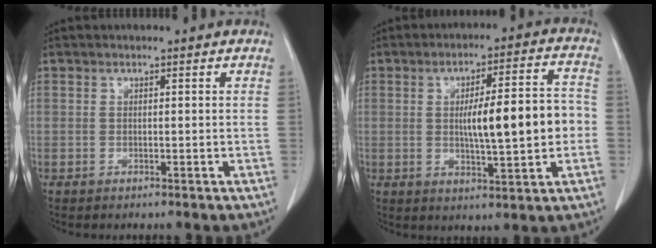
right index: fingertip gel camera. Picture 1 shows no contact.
{"total": 12.0, "force": [-0.7, 2.0, 11.8], "torque": [-0.182, 0.018, -0.005]}